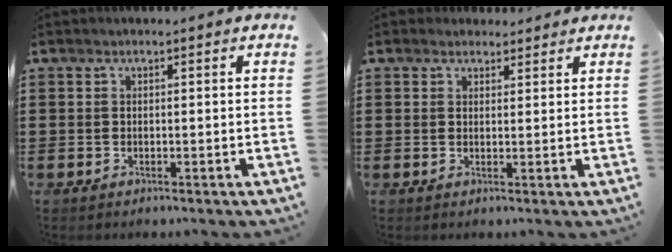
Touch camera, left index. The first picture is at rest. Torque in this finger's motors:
{"motor_torque": [1.06, -1.08, 0.33, 0.01]}